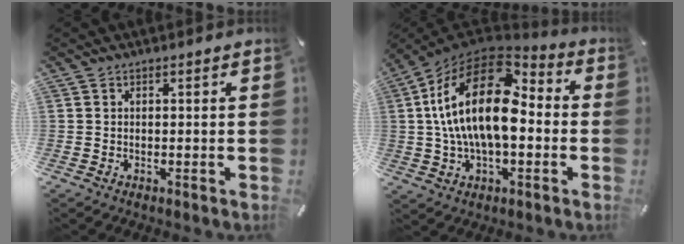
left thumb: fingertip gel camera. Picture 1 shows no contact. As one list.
[{"total": 22.8, "force": [3.0, 12.6, 18.8], "torque": [-0.364, -0.008, 0.048]}]